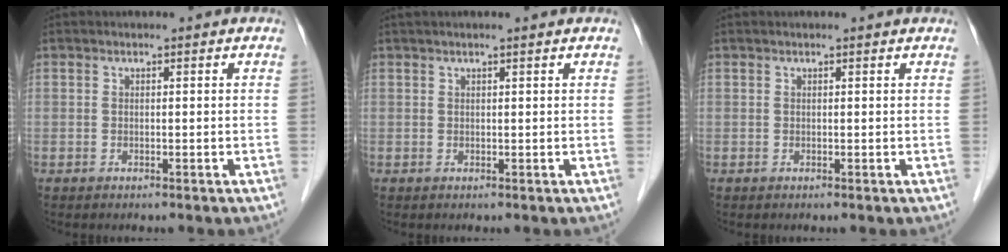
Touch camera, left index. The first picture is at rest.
{"total": 2.4, "force": [1.9, -0.1, 1.5], "torque": [-0.018, 0.025, 0.031]}
{"total": 1.0, "force": [1.0, 0.0, 0.3], "torque": [-0.011, 0.009, 0.011]}